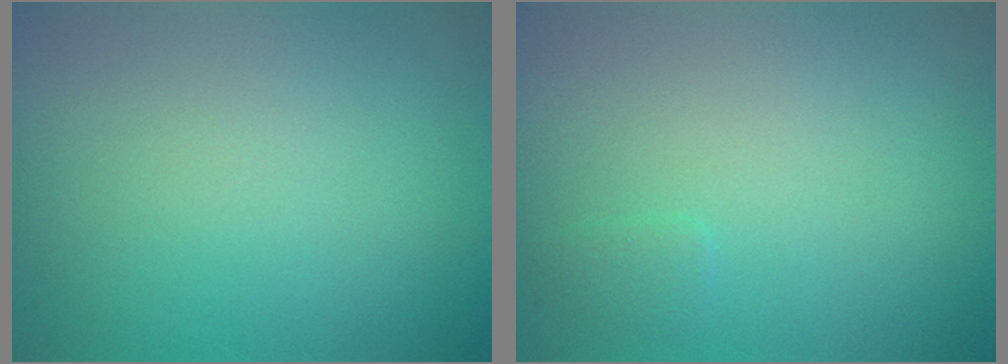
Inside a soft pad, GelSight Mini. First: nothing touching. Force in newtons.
{"total": 0.6, "press": 0.6, "slide": 0.0}